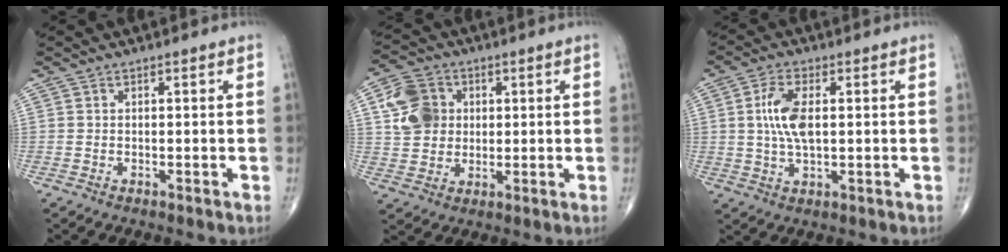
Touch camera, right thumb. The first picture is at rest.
{"total": 9.6, "force": [2.1, 8.0, 4.8], "torque": [-0.069, 0.003, 0.034]}
{"total": 7.7, "force": [0.9, 3.5, 6.8], "torque": [-0.144, 0.001, 0.017]}